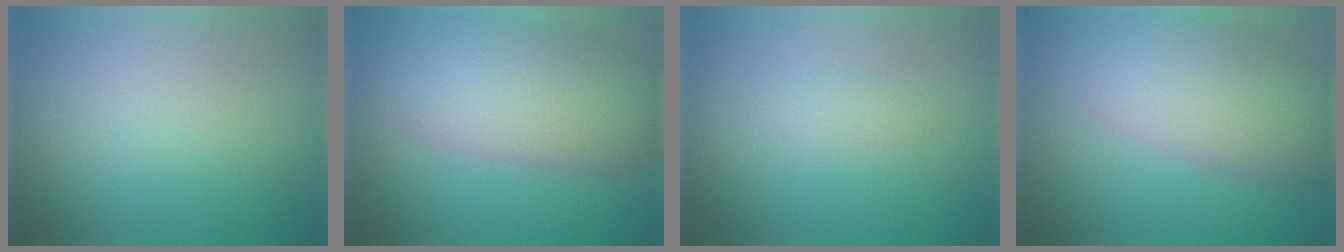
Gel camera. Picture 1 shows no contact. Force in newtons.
{"total": 9.4, "press": 9.4, "slide": 0.7}
{"total": 0.9, "press": 0.9, "slide": 0.0}
{"total": 9.1, "press": 9.1, "slide": 0.5}